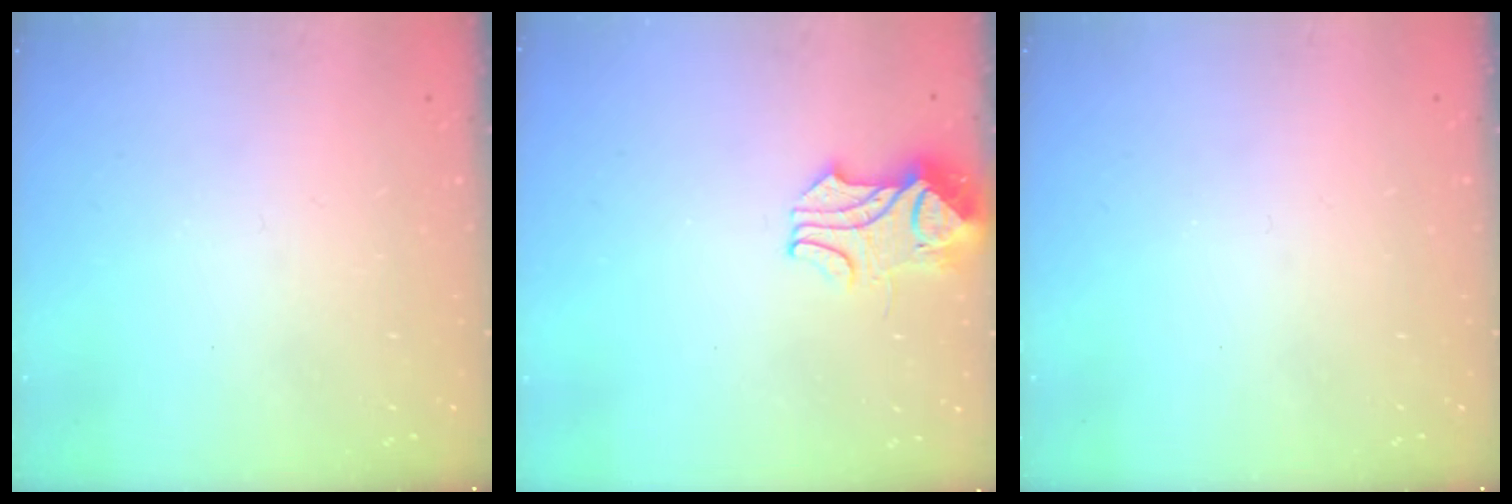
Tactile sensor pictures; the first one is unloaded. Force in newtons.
{"total": 2.4, "press": 2.3, "slide": 0.8}
{"total": 0.0}